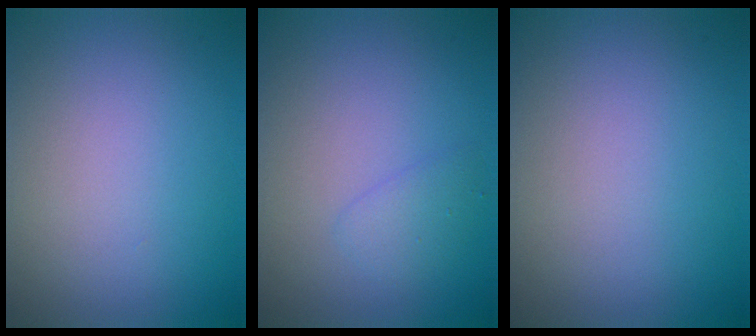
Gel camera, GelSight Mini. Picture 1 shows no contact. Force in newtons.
{"total": 1.3, "press": 1.3, "slide": 0.0}
{"total": 0.0}